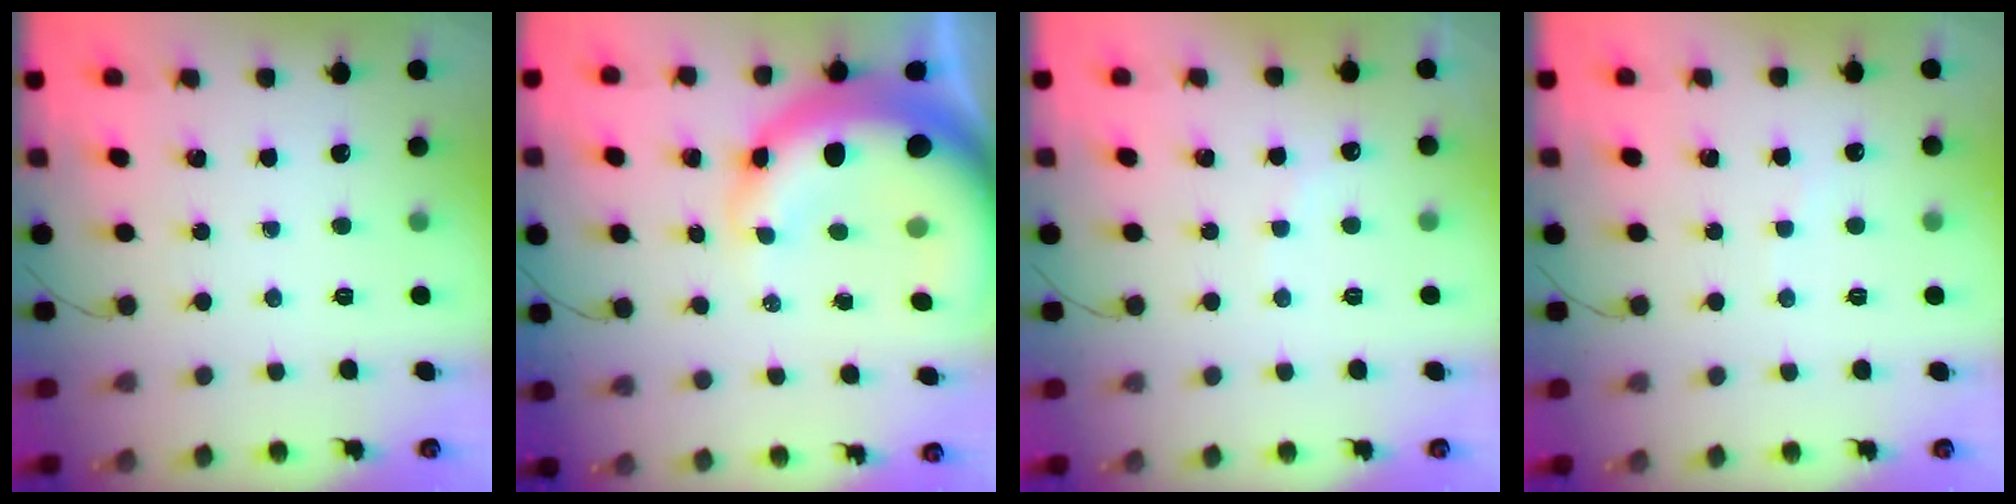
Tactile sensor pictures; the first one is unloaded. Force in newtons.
{"total": 18.4, "press": 18.0, "slide": 4.0}
{"total": 5.3, "press": 5.2, "slide": 1.0}
{"total": 2.7, "press": 2.7, "slide": 0.7}